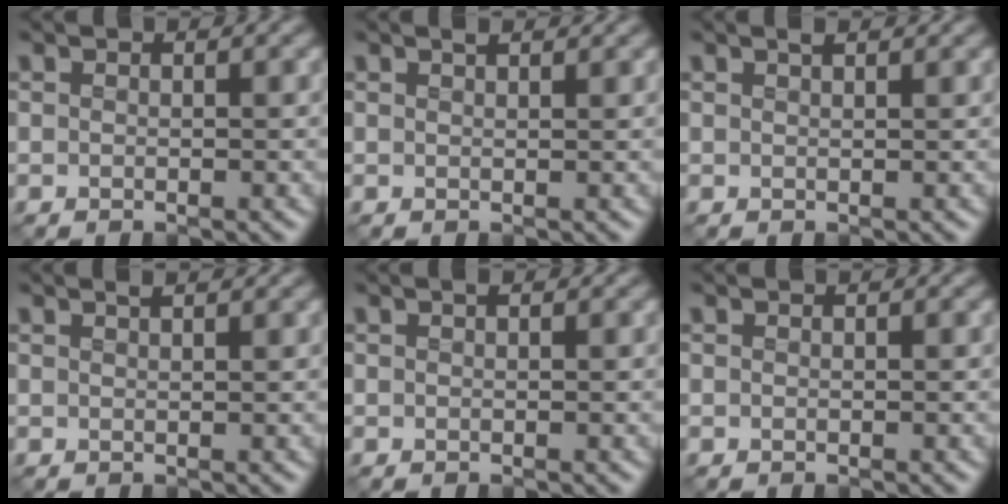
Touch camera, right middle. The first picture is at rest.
{"total": 1.2, "force": [1.0, 0.3, 0.7], "torque": [-0.011, -0.002, 0.009]}
{"total": 1.1, "force": [0.9, 0.3, 0.6], "torque": [-0.012, -0.003, 0.012]}
{"total": 1.6, "force": [1.1, 0.5, 0.9], "torque": [-0.006, 0.001, 0.006]}
{"total": 0.5, "force": [0.3, 0.2, 0.4], "torque": [-0.009, 0.000, 0.004]}
{"total": 0.0}